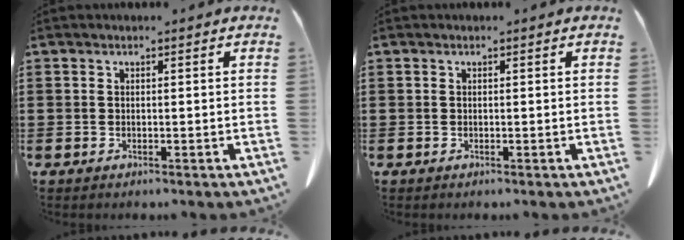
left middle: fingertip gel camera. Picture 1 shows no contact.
{"total": 0.0}